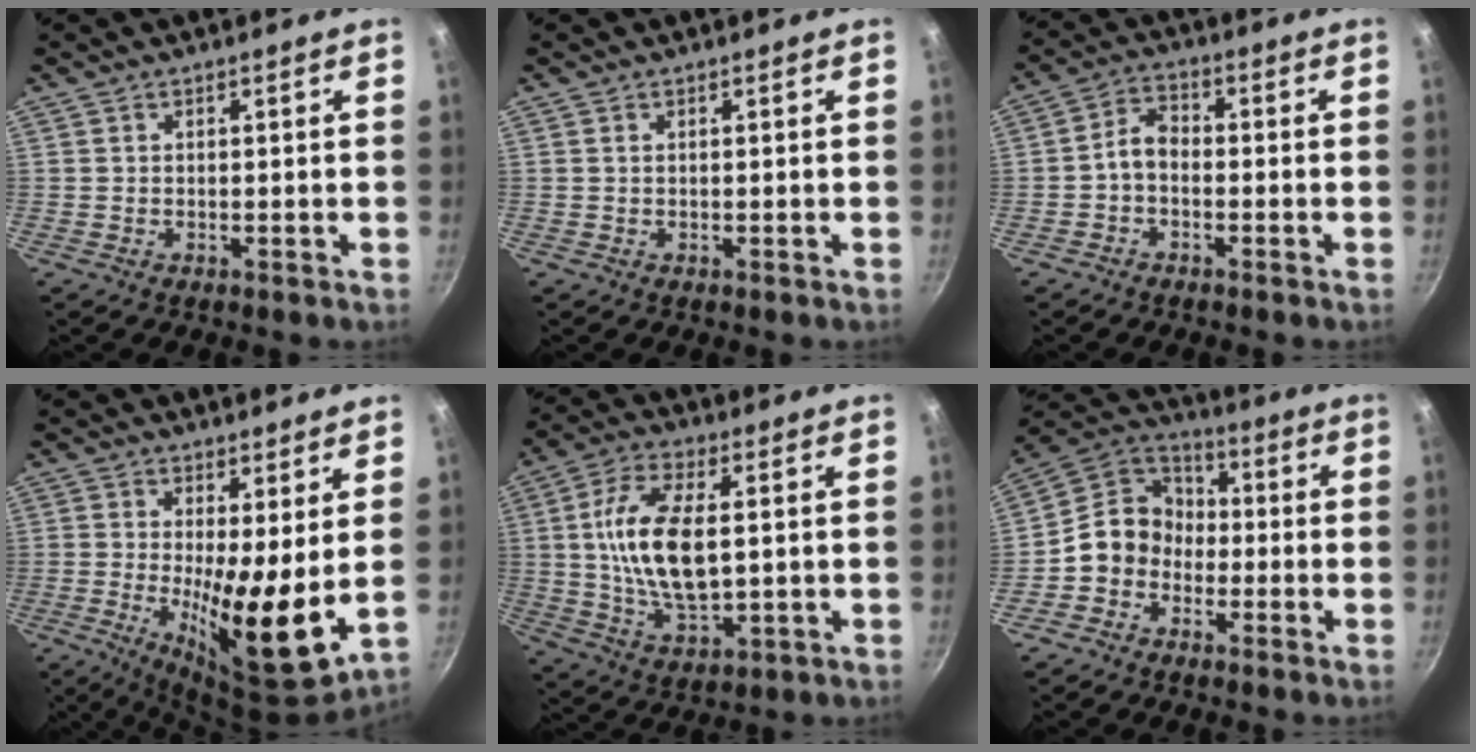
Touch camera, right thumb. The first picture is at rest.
{"total": 0.0}
{"total": 4.4, "force": [-1.4, 2.9, 3.0], "torque": [-0.052, 0.027, -0.035]}
{"total": 12.8, "force": [1.0, 3.3, 12.3], "torque": [-0.192, -0.041, 0.018]}
{"total": 14.8, "force": [1.6, 7.0, 12.9], "torque": [-0.243, 0.002, 0.030]}
{"total": 10.0, "force": [-2.6, 8.6, 4.4], "torque": [-0.037, 0.046, -0.073]}